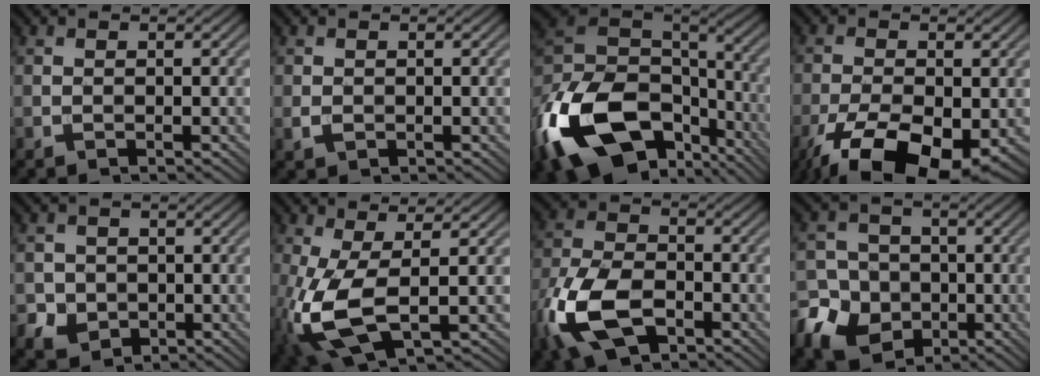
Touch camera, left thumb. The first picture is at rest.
{"total": 1.2, "force": [-0.2, 0.9, 0.7], "torque": [-0.018, -0.002, -0.004]}
{"total": 20.2, "force": [-9.0, 12.6, 12.9], "torque": [-0.317, -0.042, -0.135]}
{"total": 13.5, "force": [-7.1, 5.8, 10.0], "torque": [-0.179, -0.026, -0.118]}
{"total": 4.0, "force": [-1.0, 3.7, 1.1], "torque": [-0.024, -0.003, -0.035]}
{"total": 9.5, "force": [-1.5, 3.8, 8.6], "torque": [-0.217, -0.008, -0.030]}
{"total": 12.9, "force": [-6.1, 6.9, 9.0], "torque": [-0.231, -0.024, -0.128]}
{"total": 11.2, "force": [-4.8, 9.1, 4.3], "torque": [-0.110, -0.035, -0.116]}